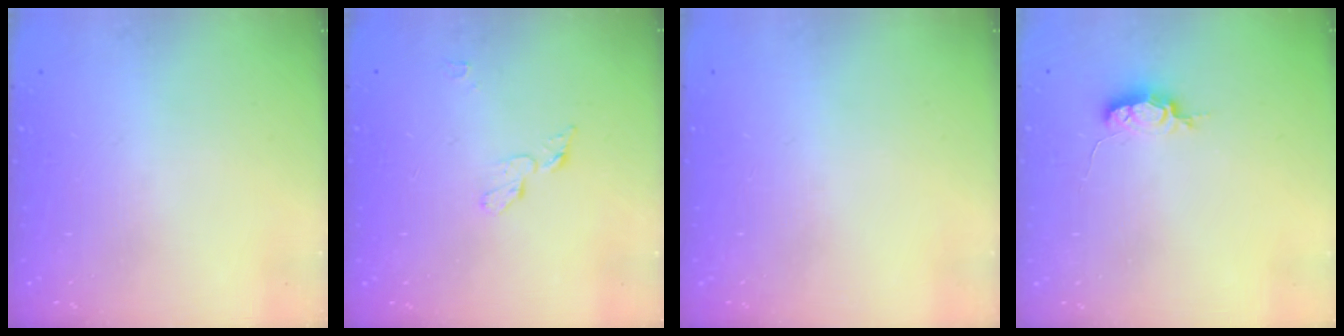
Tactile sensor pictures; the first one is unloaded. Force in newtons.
{"total": 4.3, "press": 4.3, "slide": 0.5}
{"total": 0.0}
{"total": 6.3, "press": 6.2, "slide": 0.5}